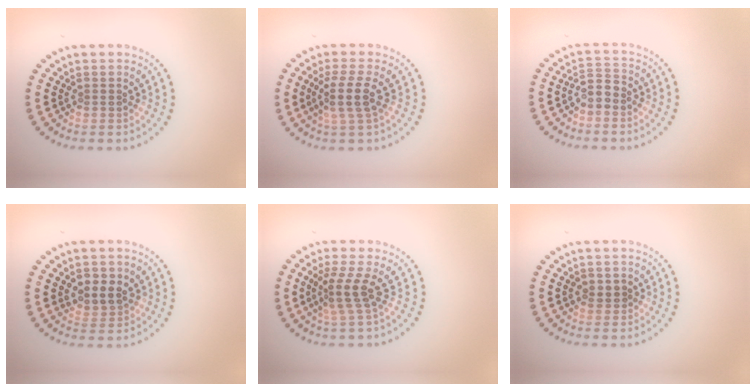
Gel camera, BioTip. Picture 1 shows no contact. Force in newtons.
{"total": 2.8, "press": 2.2, "slide": 1.7}
{"total": 2.1, "press": 1.7, "slide": 1.3}
{"total": 2.8, "press": 2.6, "slide": 0.9}
{"total": 2.9, "press": 2.1, "slide": 2.0}
{"total": 1.3, "press": 1.2, "slide": 0.4}